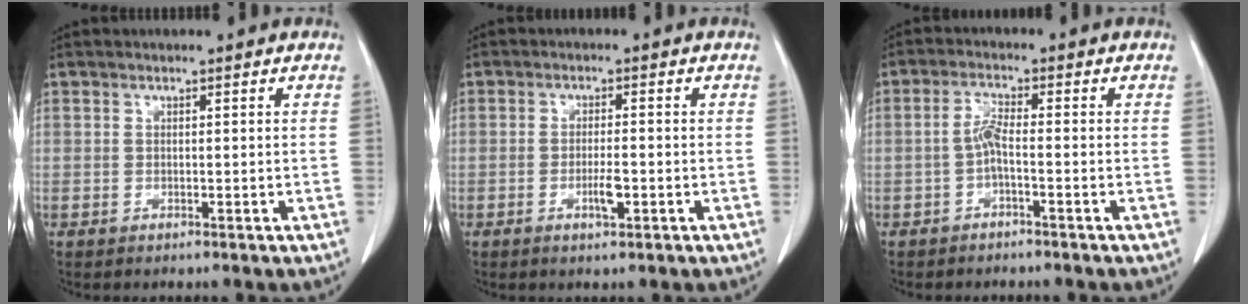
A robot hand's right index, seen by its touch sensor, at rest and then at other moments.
{"total": 3.0, "force": [-1.1, 0.5, 2.8], "torque": [-0.051, 0.000, -0.017]}
{"total": 3.0, "force": [-1.0, 0.3, 2.8], "torque": [-0.058, 0.005, -0.023]}